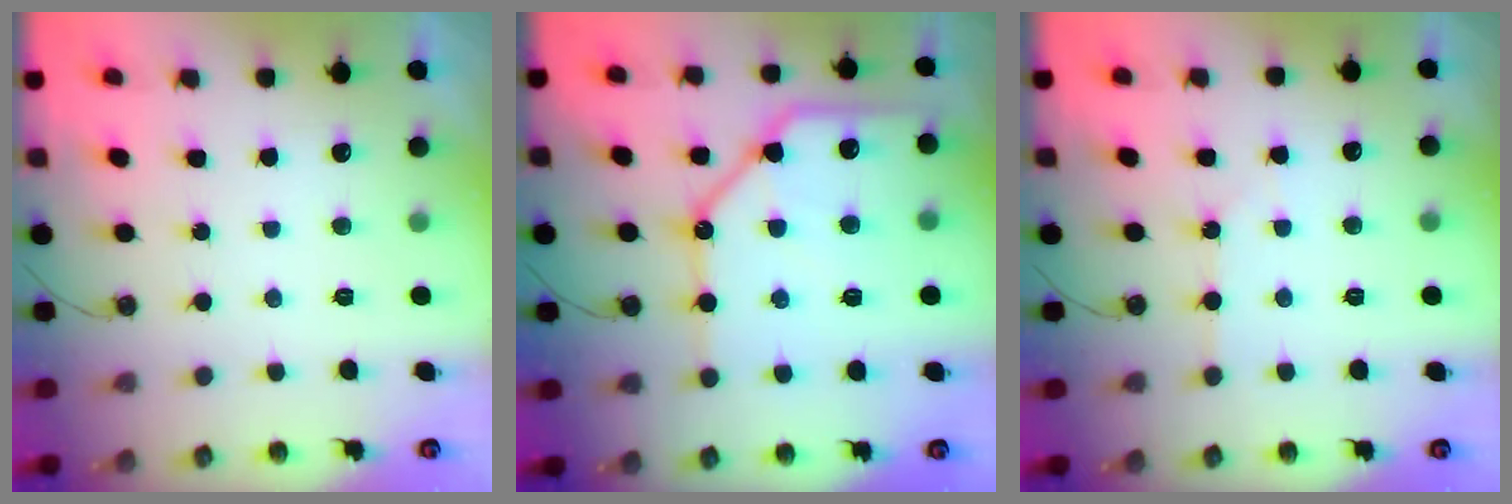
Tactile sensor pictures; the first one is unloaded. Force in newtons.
{"total": 18.6, "press": 18.4, "slide": 2.2}
{"total": 3.6, "press": 3.6, "slide": 0.6}